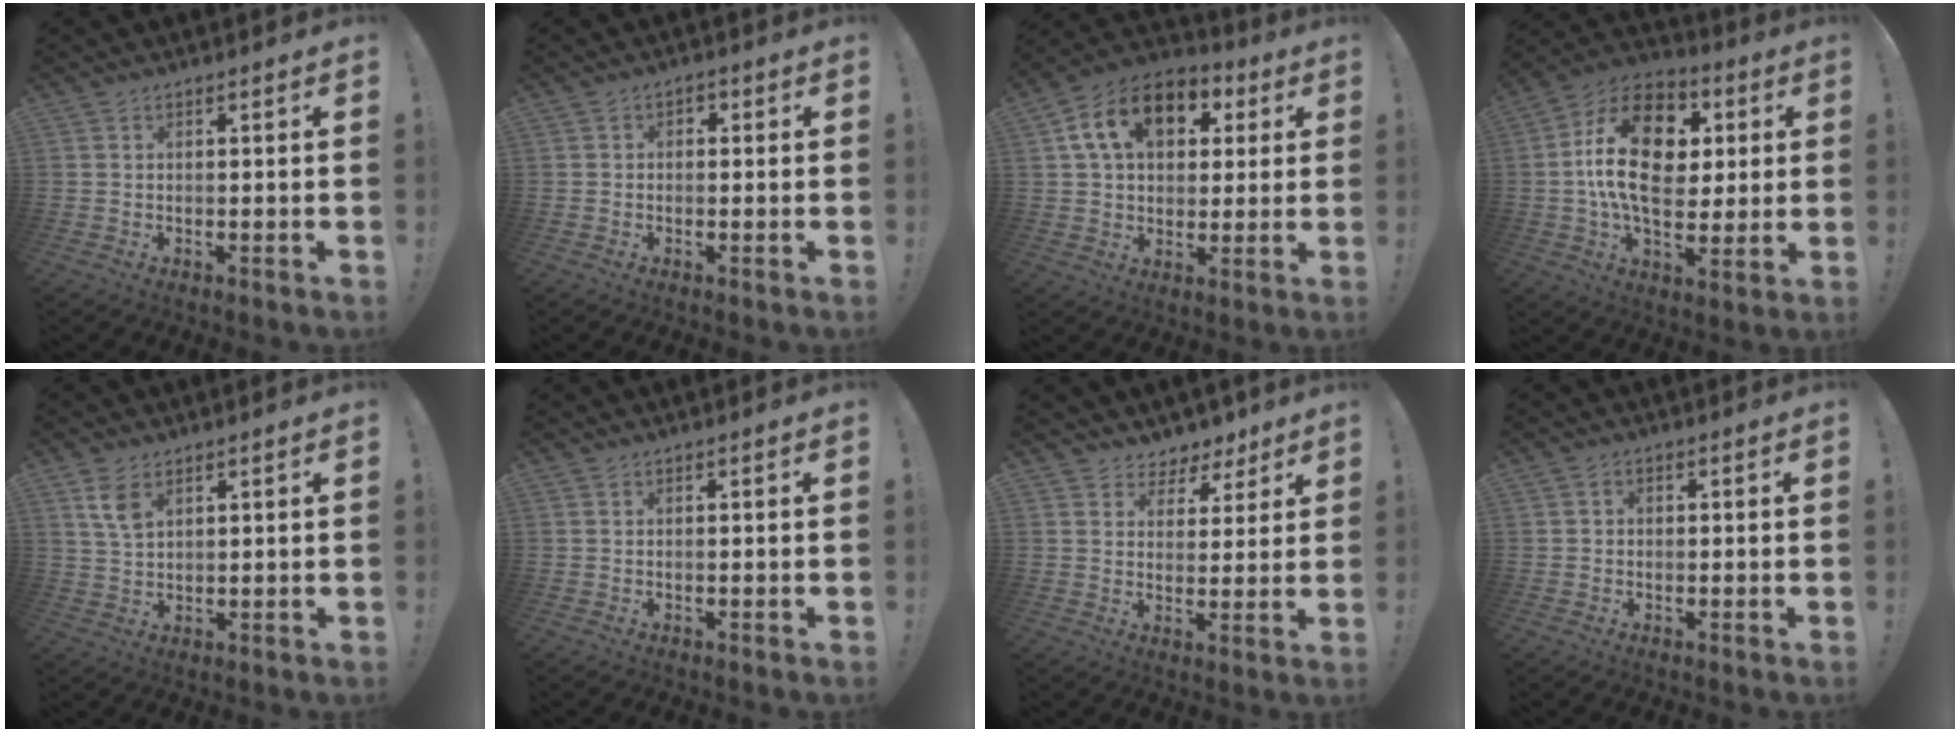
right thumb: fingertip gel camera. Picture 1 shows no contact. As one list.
[{"total": 1.7, "force": [-0.8, 1.3, 0.8], "torque": [-0.008, 0.007, -0.017]}, {"total": 16.1, "force": [6.0, 11.2, 9.9], "torque": [-0.155, -0.007, 0.111]}, {"total": 22.1, "force": [4.1, 14.2, 16.4], "torque": [-0.263, -0.004, 0.073]}, {"total": 5.7, "force": [2.9, 3.1, 3.9], "torque": [-0.056, -0.014, 0.052]}, {"total": 0.0}, {"total": 5.8, "force": [3.9, 4.1, 0.7], "torque": [0.002, -0.036, 0.074]}, {"total": 1.4, "force": [-0.4, 1.2, 0.5], "torque": [-0.012, 0.007, -0.008]}]